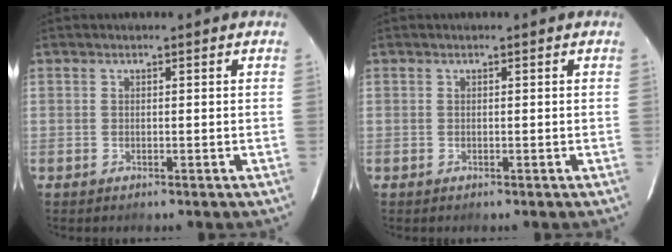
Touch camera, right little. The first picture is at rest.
{"total": 0.0}